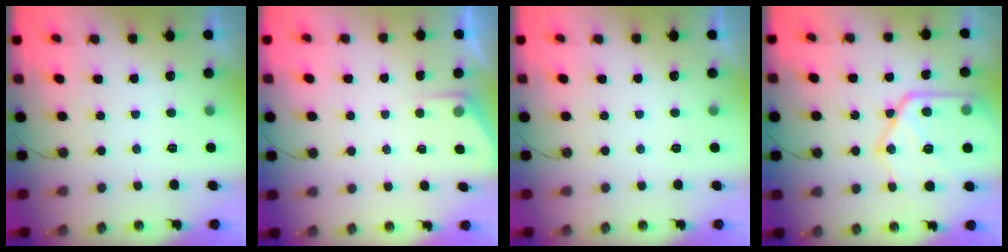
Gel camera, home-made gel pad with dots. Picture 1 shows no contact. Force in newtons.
{"total": 2.7, "press": 2.7, "slide": 0.3}
{"total": 0.0}
{"total": 20.7, "press": 20.6, "slide": 2.2}